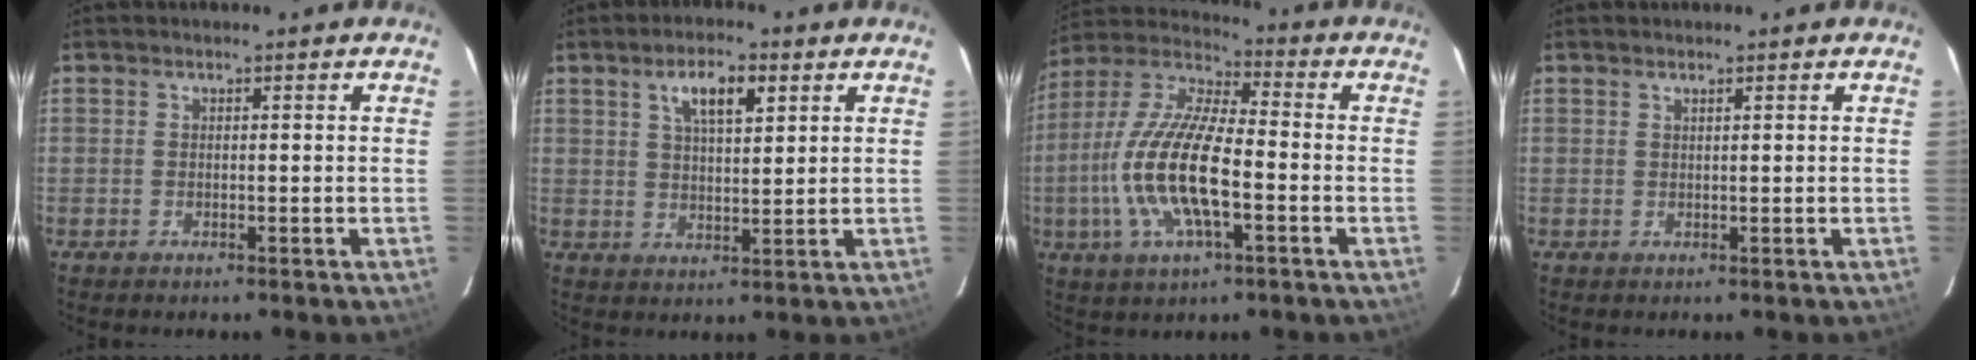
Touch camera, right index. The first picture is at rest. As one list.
[{"total": 6.8, "force": [3.3, 2.5, 5.4], "torque": [-0.092, 0.010, 0.060]}, {"total": 16.9, "force": [-4.1, 5.4, 15.5], "torque": [-0.319, -0.005, -0.086]}, {"total": 0.5, "force": [0.5, 0.0, 0.3], "torque": [-0.004, 0.001, 0.009]}]